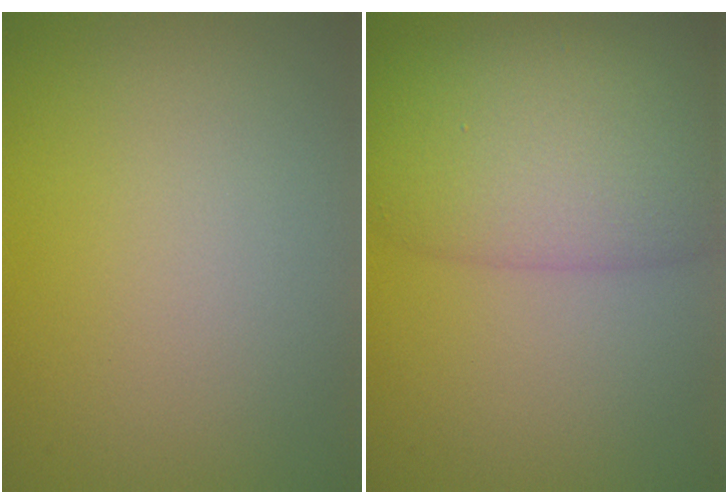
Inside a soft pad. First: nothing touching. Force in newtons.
{"total": 8.1, "press": 8.1, "slide": 0.2}